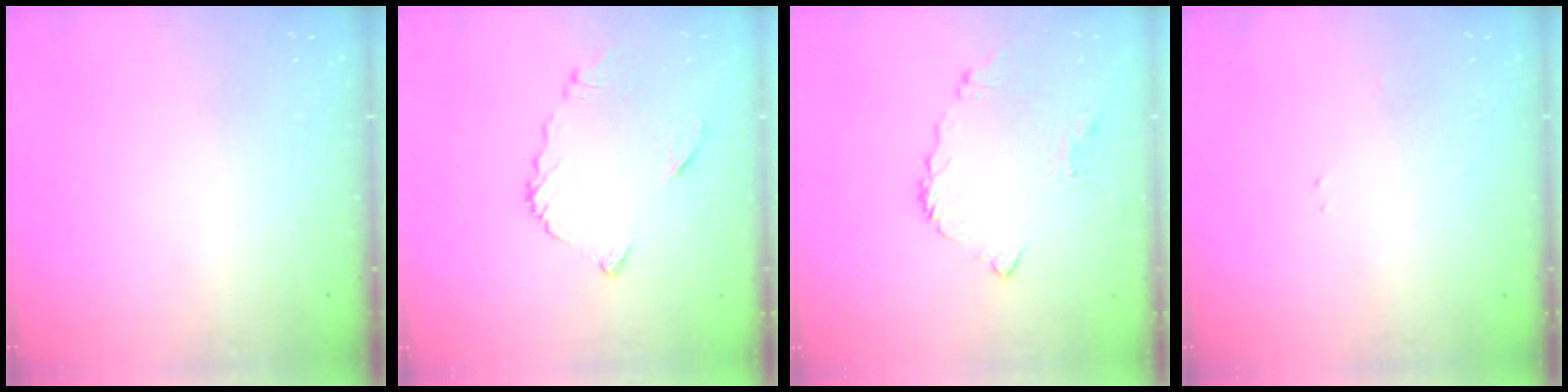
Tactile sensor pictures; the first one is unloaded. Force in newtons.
{"total": 8.8, "press": 8.7, "slide": 0.9}
{"total": 6.7, "press": 6.7, "slide": 0.7}
{"total": 2.3, "press": 2.3, "slide": 0.3}